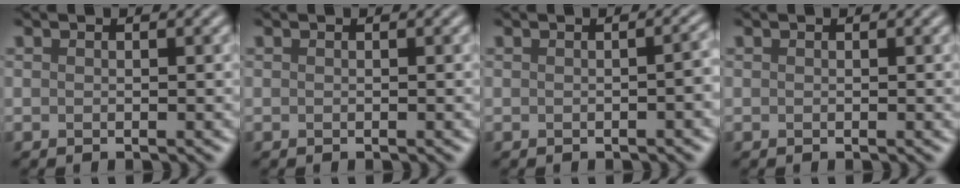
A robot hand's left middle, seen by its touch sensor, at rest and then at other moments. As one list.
[{"total": 0.0}, {"total": 1.7, "force": [-0.4, 0.6, 1.6], "torque": [-0.014, 0.005, -0.003]}, {"total": 0.0}]